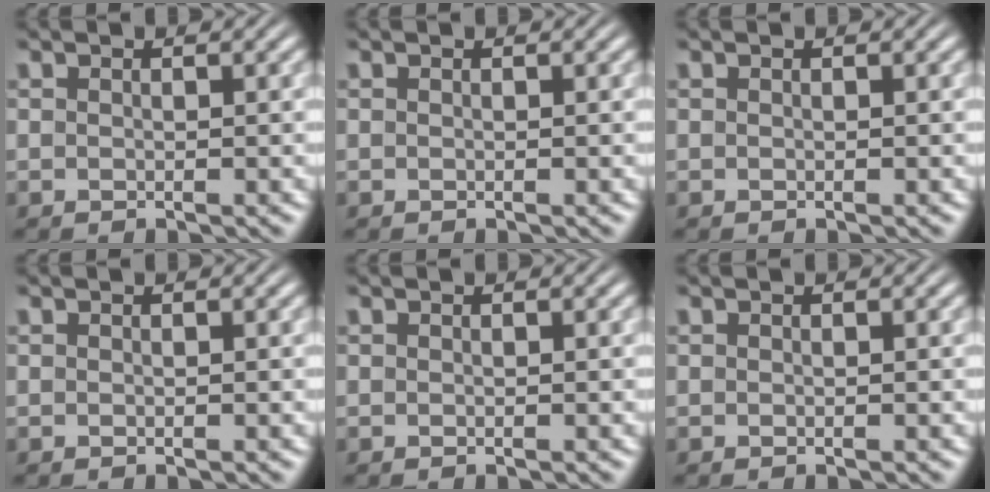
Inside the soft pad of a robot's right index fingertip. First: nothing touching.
{"total": 0.0}
{"total": 0.0}
{"total": 0.0}
{"total": 0.0}
{"total": 0.0}